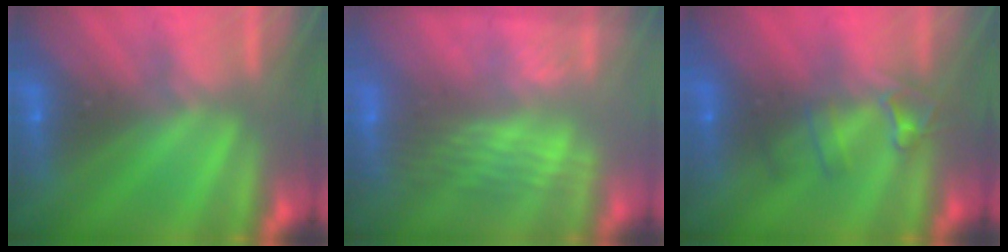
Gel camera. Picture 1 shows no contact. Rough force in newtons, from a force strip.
{"total": 2.8}
{"total": 2.4}